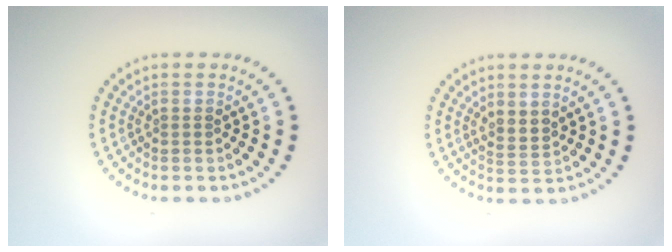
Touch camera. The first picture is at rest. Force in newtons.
{"total": 1.8, "press": 1.5, "slide": 1.1}